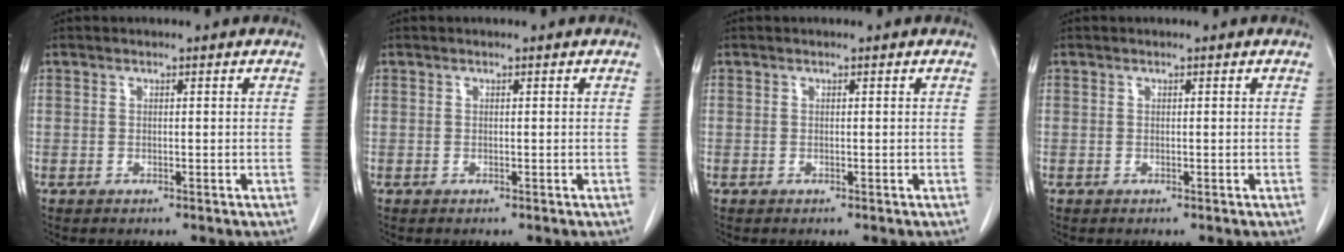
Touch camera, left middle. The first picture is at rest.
{"total": 0.0}
{"total": 0.0}
{"total": 0.0}